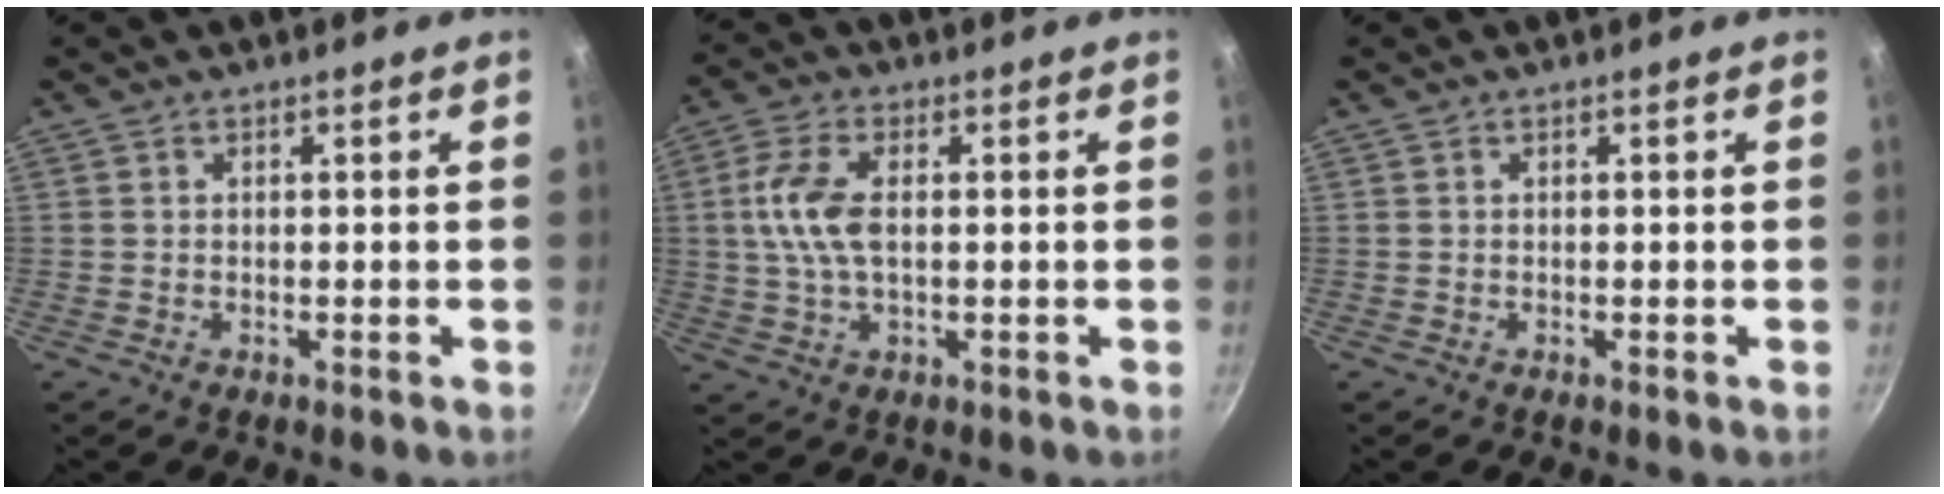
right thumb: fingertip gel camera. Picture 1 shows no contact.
{"total": 8.6, "force": [0.8, 4.5, 7.3], "torque": [-0.149, 0.010, 0.010]}
{"total": 0.0}